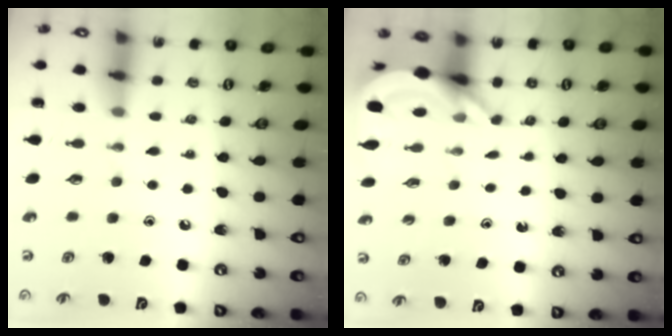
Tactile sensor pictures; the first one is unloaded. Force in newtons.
{"total": 4.4, "press": 4.4, "slide": 0.2}